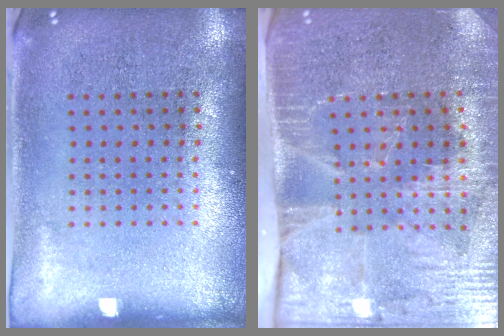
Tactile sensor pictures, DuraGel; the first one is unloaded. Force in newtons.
{"total": 4.3, "press": 3.6, "slide": 2.3}